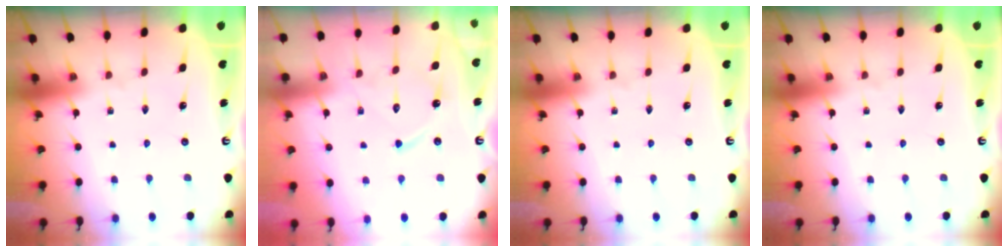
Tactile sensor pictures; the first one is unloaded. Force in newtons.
{"total": 11.7, "press": 11.6, "slide": 0.7}
{"total": 0.0}
{"total": 0.0}